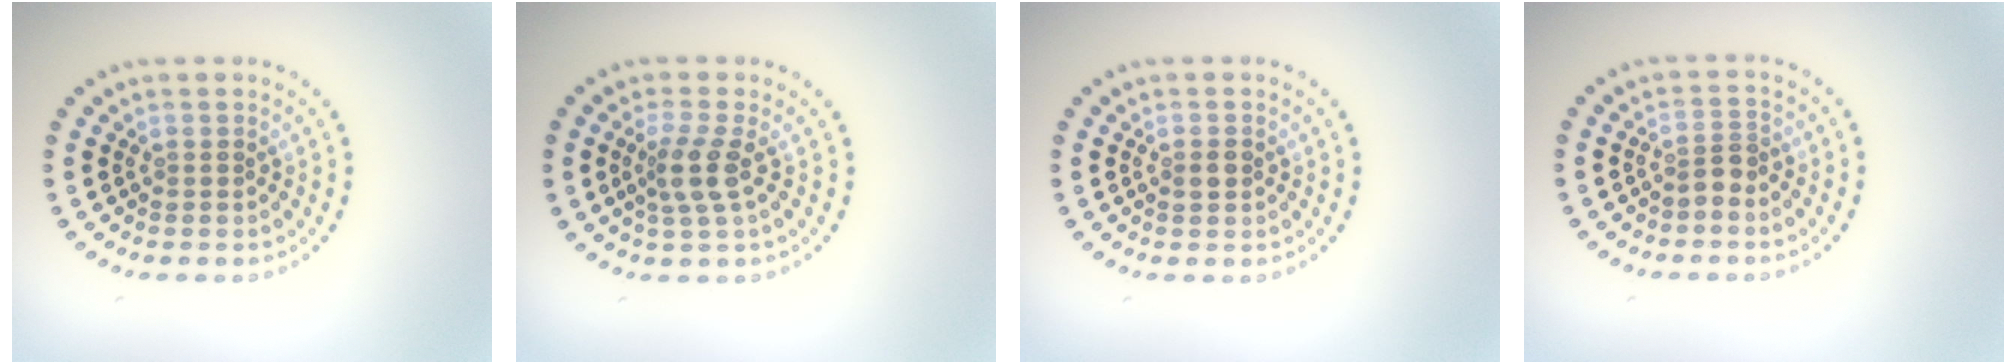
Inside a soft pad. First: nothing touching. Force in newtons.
{"total": 2.6, "press": 2.0, "slide": 1.6}
{"total": 1.1, "press": 1.1, "slide": 0.2}
{"total": 1.7, "press": 1.3, "slide": 1.1}